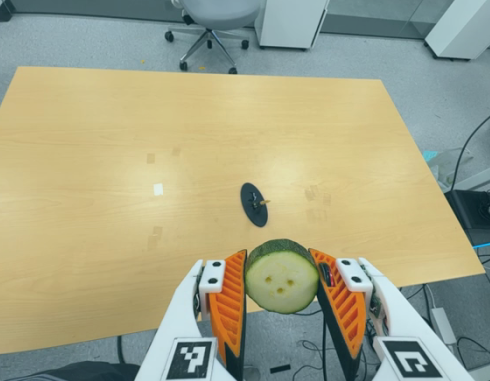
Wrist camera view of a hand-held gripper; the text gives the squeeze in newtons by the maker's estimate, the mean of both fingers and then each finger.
{"total": 7.3, "left": 6.8, "right": 7.9}